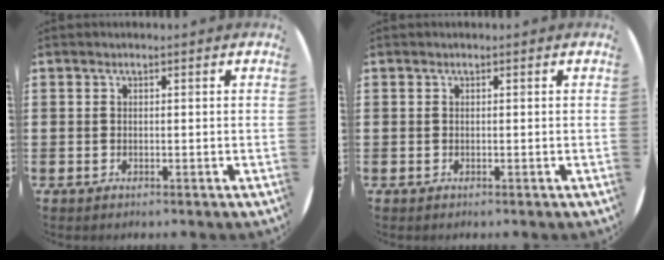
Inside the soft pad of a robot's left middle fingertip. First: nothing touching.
{"total": 0.0}